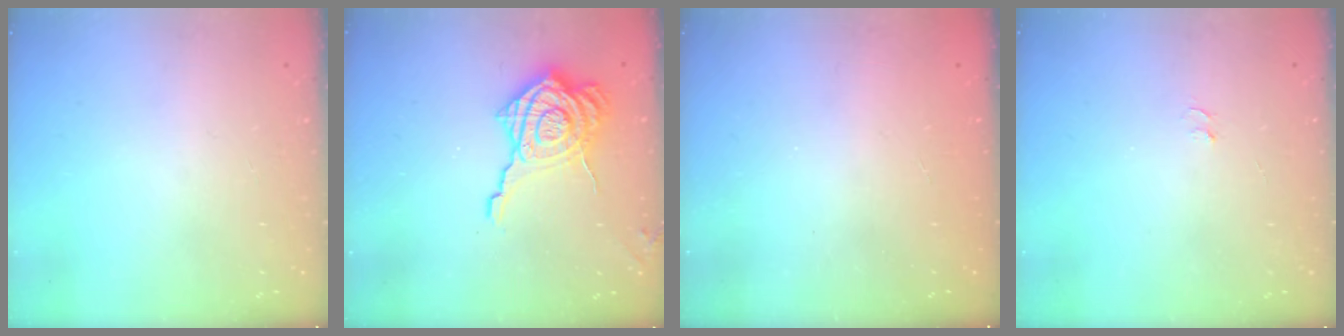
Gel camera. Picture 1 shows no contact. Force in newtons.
{"total": 16.3, "press": 16.2, "slide": 1.2}
{"total": 2.5, "press": 2.4, "slide": 0.8}
{"total": 3.4, "press": 3.4, "slide": 0.3}